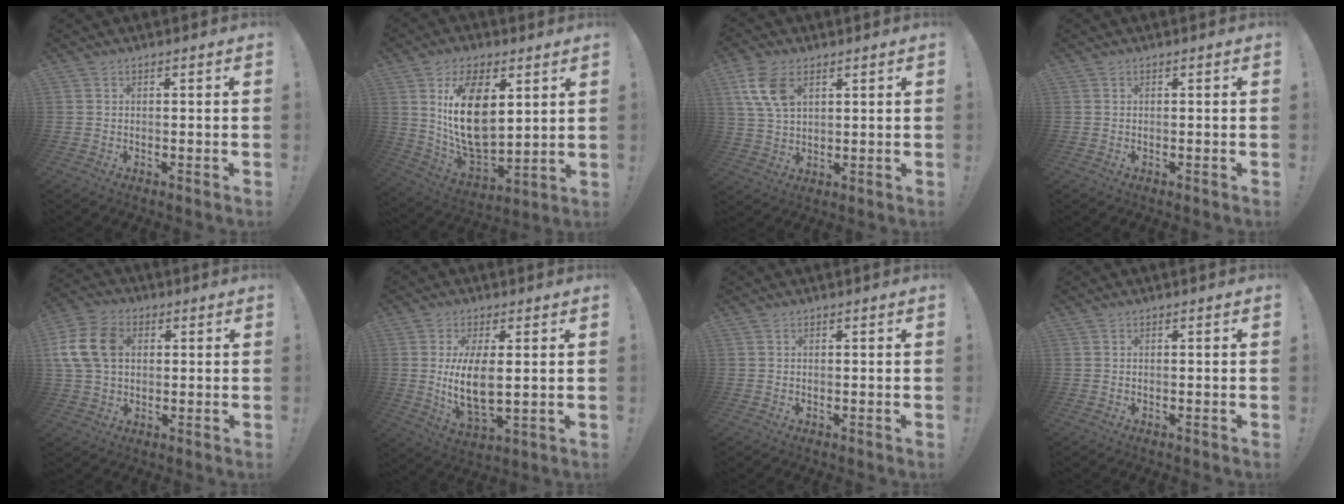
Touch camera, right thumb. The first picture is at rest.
{"total": 19.0, "force": [5.7, 11.1, 14.4], "torque": [-0.278, -0.036, 0.099]}
{"total": 10.0, "force": [4.5, 5.9, 6.7], "torque": [-0.130, -0.009, 0.086]}
{"total": 0.0}
{"total": 13.8, "force": [2.7, 10.0, 9.1], "torque": [-0.173, 0.006, 0.053]}
{"total": 10.6, "force": [1.2, 4.2, 9.6], "torque": [-0.193, -0.022, 0.019]}
{"total": 0.8, "force": [0.1, 0.7, -0.2], "torque": [0.007, 0.001, 0.001]}
{"total": 0.0}